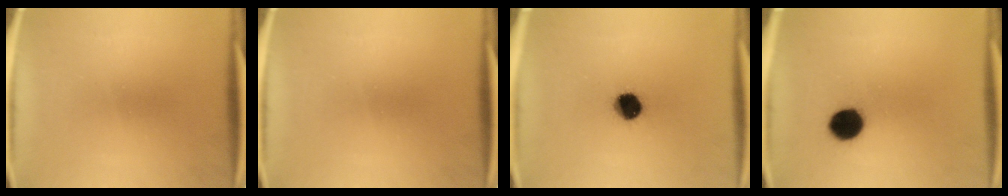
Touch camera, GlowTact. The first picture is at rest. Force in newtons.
{"total": 0.0}
{"total": 7.8}
{"total": 7.9}